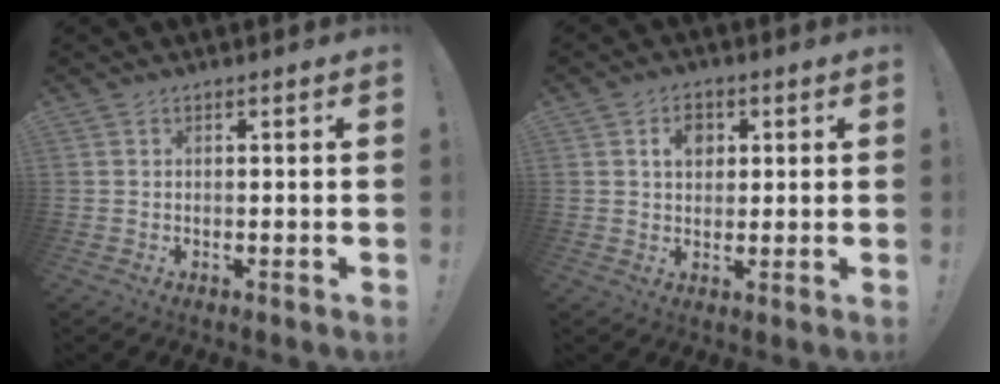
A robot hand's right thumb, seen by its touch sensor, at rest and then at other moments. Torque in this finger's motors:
{"motor_torque": [0.48, 0.92, 0.18, -0.09, 0.00]}